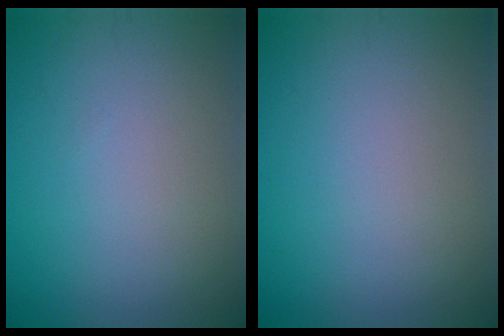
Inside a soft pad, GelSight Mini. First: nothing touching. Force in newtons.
{"total": 0.0}